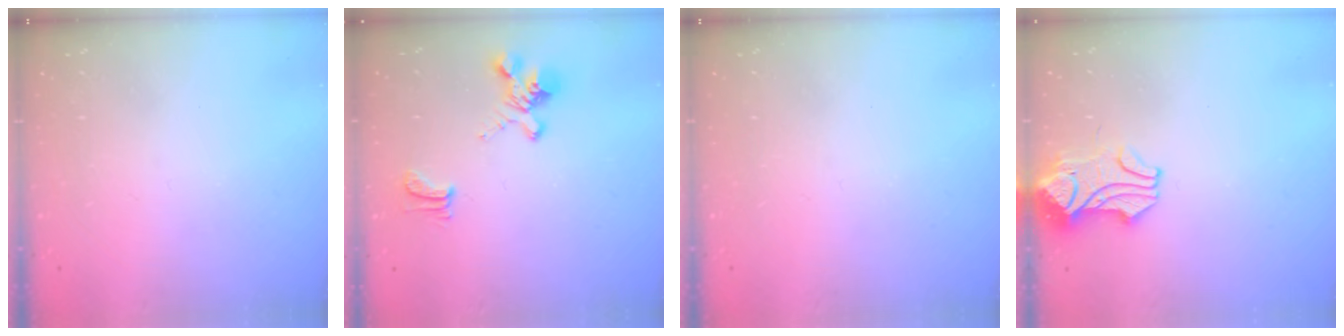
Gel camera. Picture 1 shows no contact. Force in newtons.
{"total": 2.0, "press": 1.6, "slide": 1.2}
{"total": 0.0}
{"total": 6.1, "press": 6.1, "slide": 0.4}